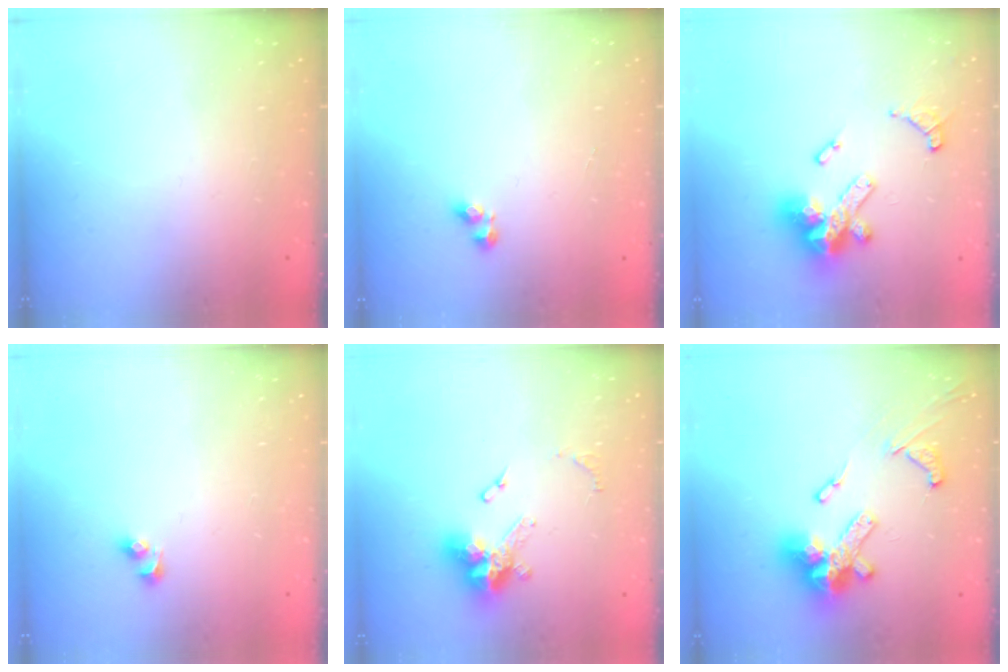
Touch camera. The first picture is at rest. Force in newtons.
{"total": 3.0, "press": 2.9, "slide": 0.6}
{"total": 14.2, "press": 14.2, "slide": 1.0}
{"total": 2.7, "press": 2.5, "slide": 1.2}
{"total": 12.8, "press": 12.7, "slide": 1.4}
{"total": 17.9, "press": 17.7, "slide": 2.1}